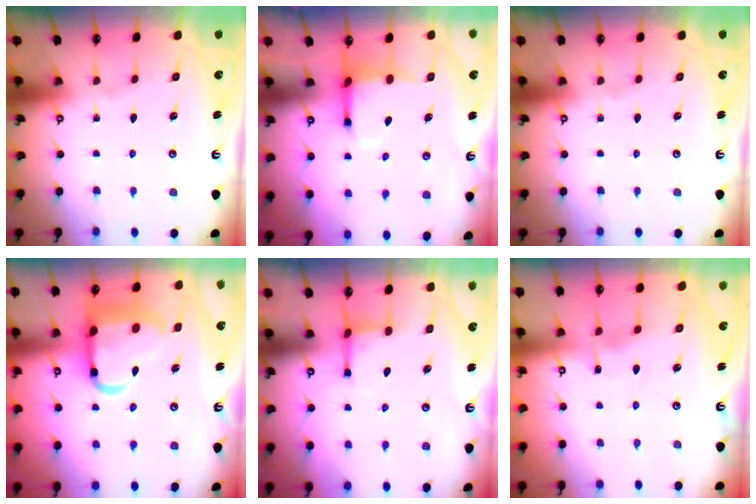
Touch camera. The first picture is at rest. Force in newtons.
{"total": 3.9, "press": 3.7, "slide": 1.0}
{"total": 0.0}
{"total": 16.1, "press": 16.0, "slide": 1.9}
{"total": 2.9, "press": 2.8, "slide": 0.7}
{"total": 3.2, "press": 3.2, "slide": 0.4}